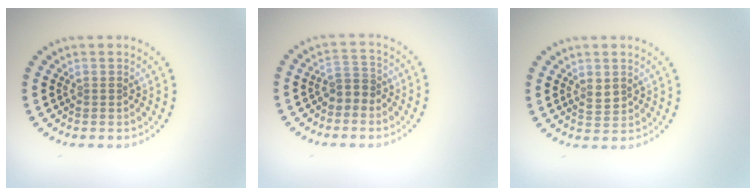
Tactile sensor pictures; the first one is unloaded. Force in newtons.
{"total": 2.0, "press": 1.8, "slide": 0.9}
{"total": 1.5, "press": 1.4, "slide": 0.3}